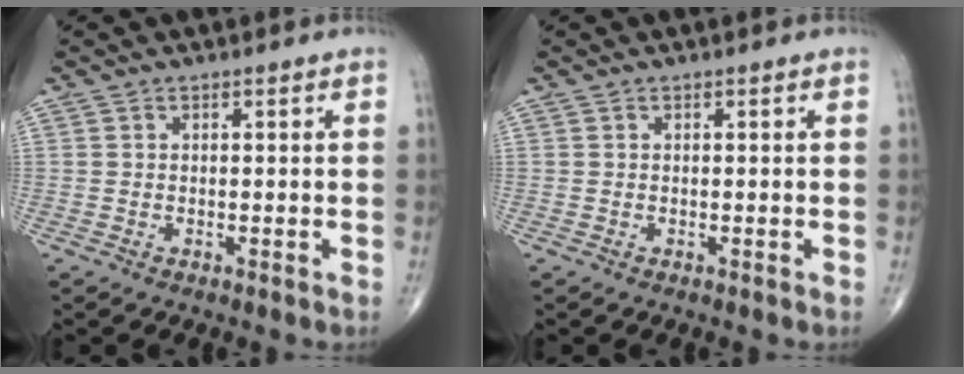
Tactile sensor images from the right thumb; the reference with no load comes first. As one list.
[{"total": 0.0}]